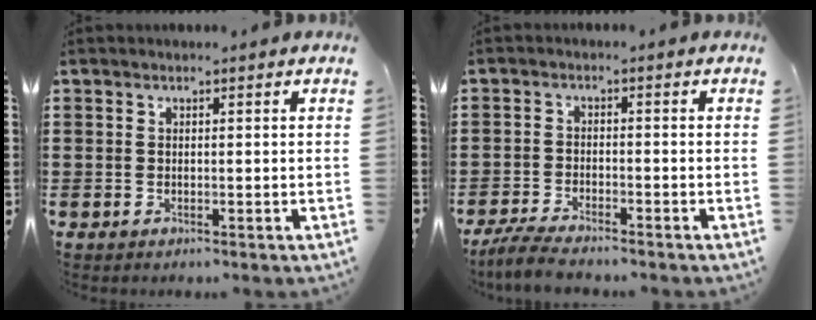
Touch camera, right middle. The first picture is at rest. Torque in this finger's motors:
{"motor_torque": [1.13, -0.19, 0.33, 0.09]}